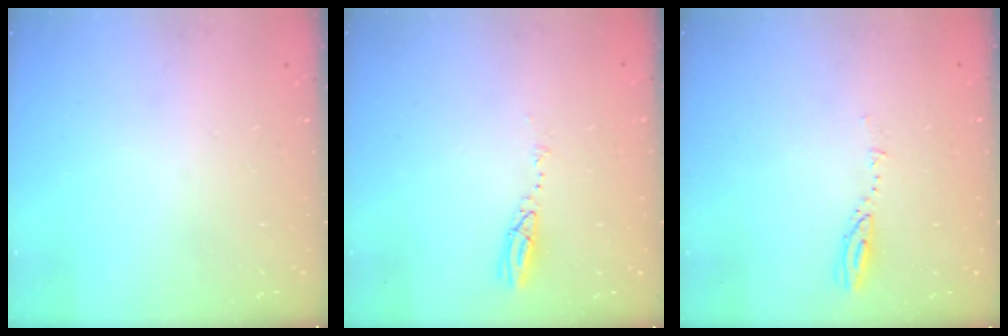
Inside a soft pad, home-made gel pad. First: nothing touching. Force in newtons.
{"total": 3.4, "press": 3.4, "slide": 0.4}
{"total": 2.9, "press": 2.9, "slide": 0.3}